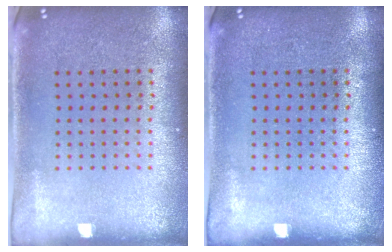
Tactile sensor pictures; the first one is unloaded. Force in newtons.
{"total": 0.0}